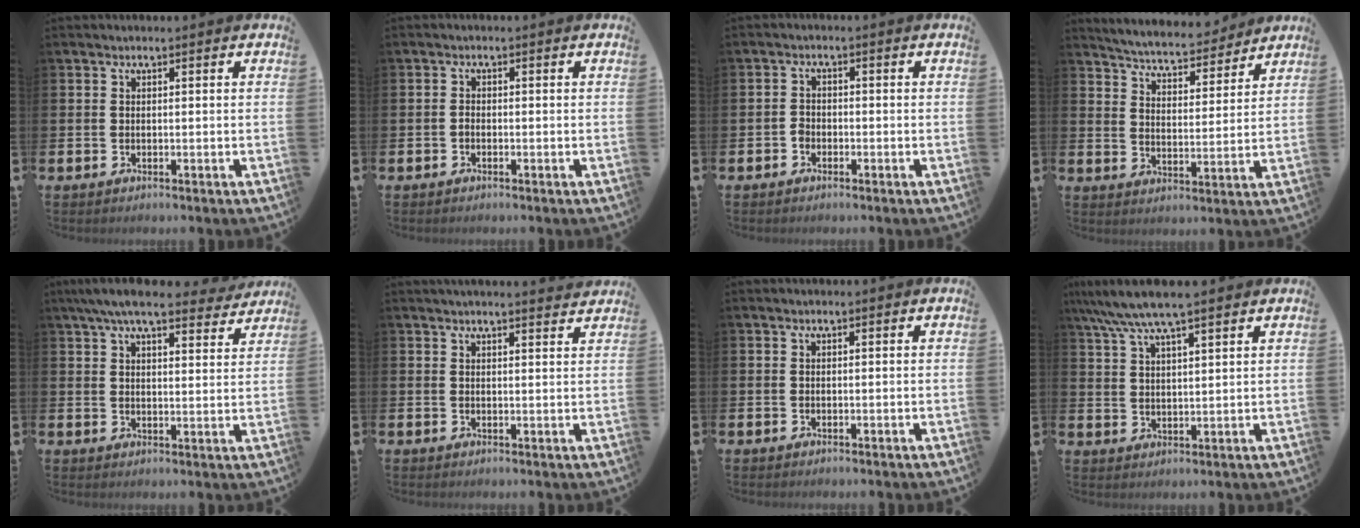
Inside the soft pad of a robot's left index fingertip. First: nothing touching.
{"total": 0.8, "force": [-0.6, 0.4, 0.3], "torque": [-0.005, 0.000, -0.013]}
{"total": 1.6, "force": [-1.0, 1.1, 0.4], "torque": [-0.008, 0.002, -0.022]}
{"total": 5.7, "force": [5.6, 0.8, 0.6], "torque": [-0.039, -0.041, 0.096]}
{"total": 7.4, "force": [6.6, 1.3, 2.9], "torque": [-0.066, -0.026, 0.117]}
{"total": 2.5, "force": [2.5, -0.1, 0.1], "torque": [0.005, -0.017, 0.043]}
{"total": 0.0}
{"total": 6.8, "force": [5.9, 0.9, 3.4], "torque": [-0.084, -0.015, 0.106]}